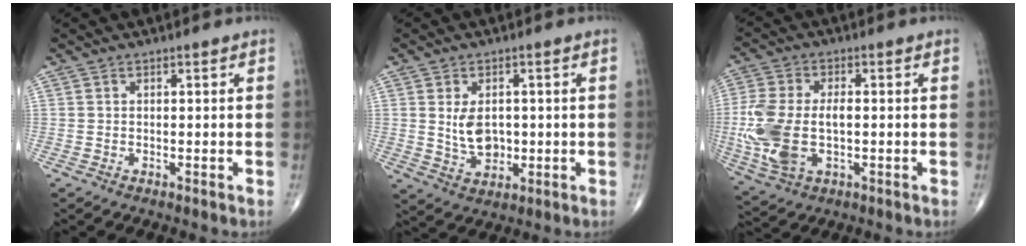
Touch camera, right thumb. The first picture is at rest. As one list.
[{"total": 6.4, "force": [0.4, 4.3, 4.7], "torque": [-0.065, -0.010, 0.019]}, {"total": 15.4, "force": [-1.9, 8.8, 12.5], "torque": [-0.289, 0.003, -0.027]}]